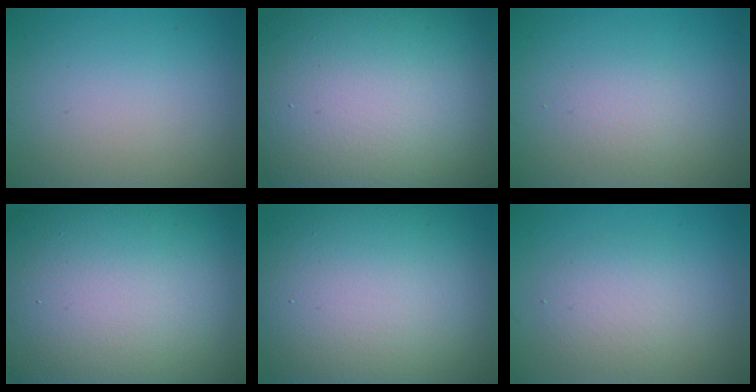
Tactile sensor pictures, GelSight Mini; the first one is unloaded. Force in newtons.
{"total": 21.4, "press": 21.4, "slide": 0.7}
{"total": 1.3, "press": 1.3, "slide": 0.1}
{"total": 23.8, "press": 23.8, "slide": 0.7}
{"total": 16.6, "press": 16.6, "slide": 0.9}
{"total": 2.9, "press": 2.9, "slide": 0.4}